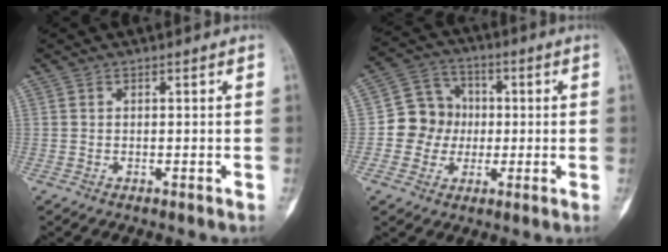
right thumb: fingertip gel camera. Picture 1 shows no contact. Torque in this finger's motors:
{"motor_torque": [0.77, 1.10, 0.21, -0.31, -0.01]}